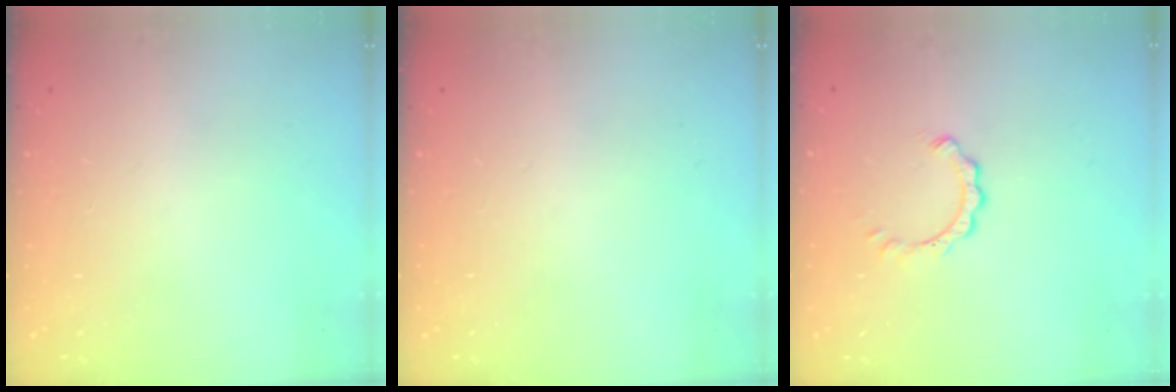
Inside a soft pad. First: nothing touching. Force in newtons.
{"total": 0.0}
{"total": 3.9, "press": 3.9, "slide": 0.2}